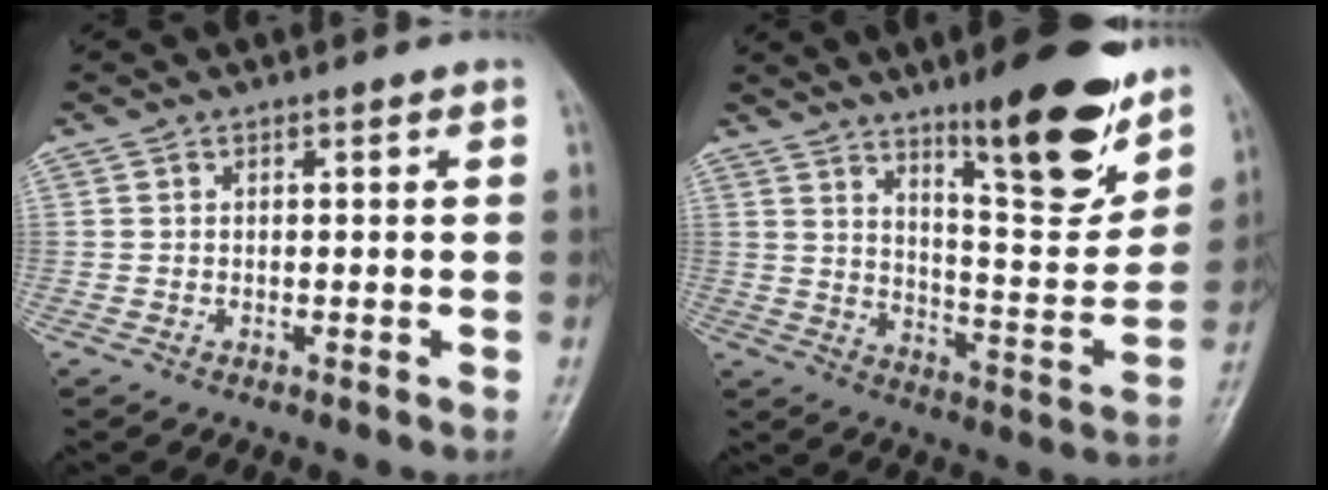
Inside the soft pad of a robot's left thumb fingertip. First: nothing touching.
{"total": 18.3, "force": [12.0, 4.5, 13.0], "torque": [-0.149, -0.077, 0.188]}